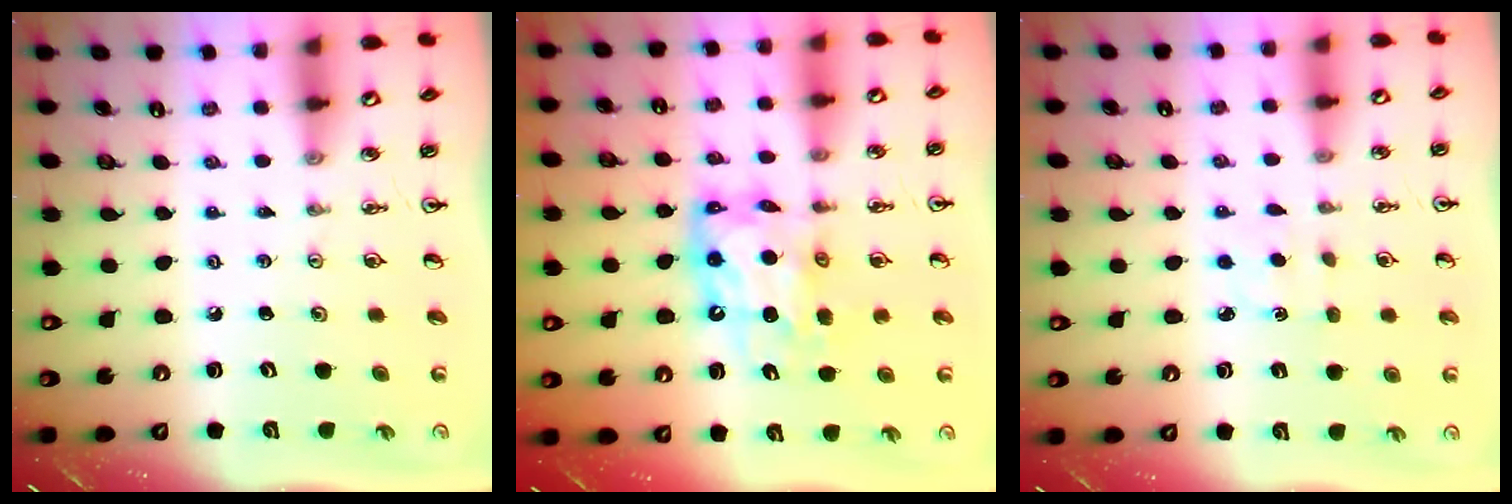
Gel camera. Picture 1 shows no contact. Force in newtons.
{"total": 10.6, "press": 10.6, "slide": 1.0}
{"total": 2.3, "press": 2.3, "slide": 0.3}